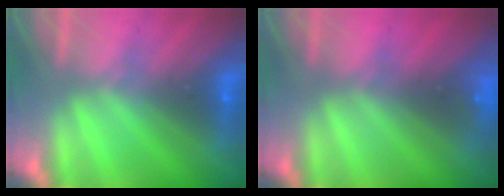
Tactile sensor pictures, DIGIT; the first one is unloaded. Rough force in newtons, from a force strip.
{"total": 2.4}